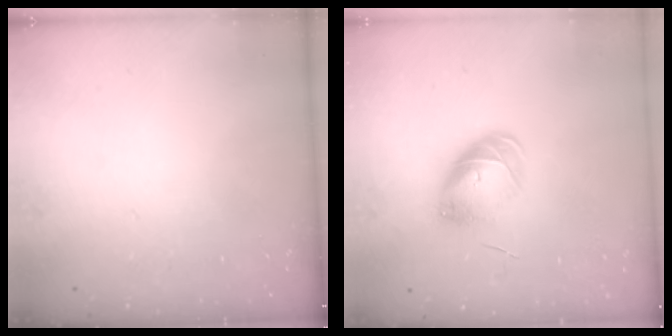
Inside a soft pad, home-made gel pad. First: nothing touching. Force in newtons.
{"total": 7.3, "press": 7.2, "slide": 0.4}